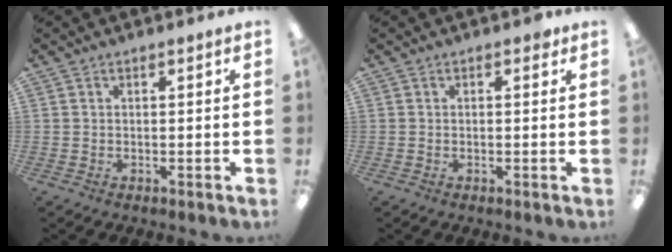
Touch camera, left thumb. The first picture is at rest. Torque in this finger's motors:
{"motor_torque": [0.17, 0.00, 0.19, -0.03, 0.00]}